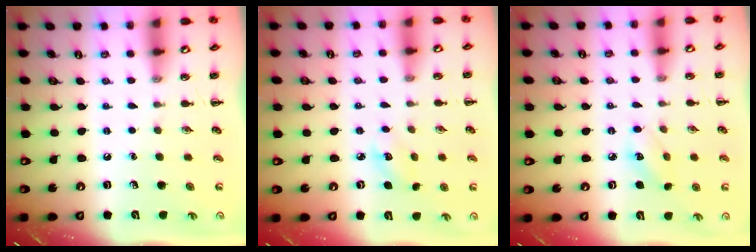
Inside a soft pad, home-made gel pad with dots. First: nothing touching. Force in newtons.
{"total": 4.2, "press": 4.0, "slide": 1.2}
{"total": 5.4, "press": 5.2, "slide": 1.4}